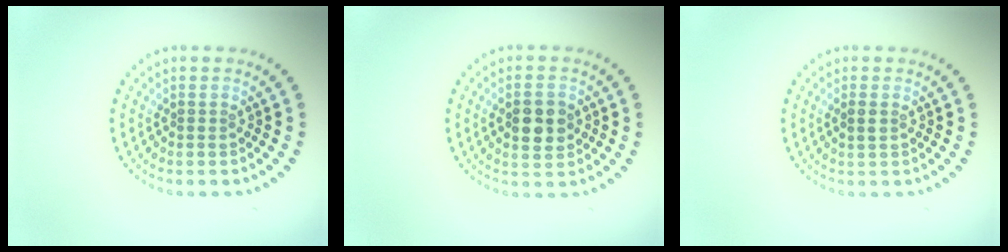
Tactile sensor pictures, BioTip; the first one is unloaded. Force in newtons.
{"total": 3.6, "press": 3.6, "slide": 0.1}
{"total": 0.9, "press": 0.9, "slide": 0.1}